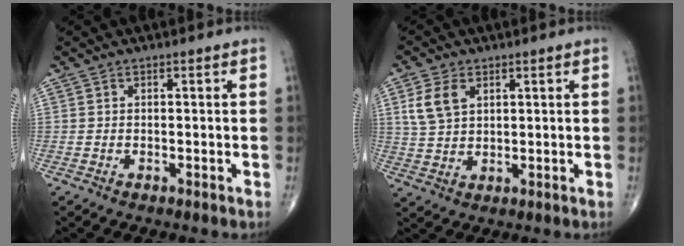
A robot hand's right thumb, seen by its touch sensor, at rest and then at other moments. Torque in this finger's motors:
{"motor_torque": [-0.47, 0.47, 0.01, -0.01, 0.18]}